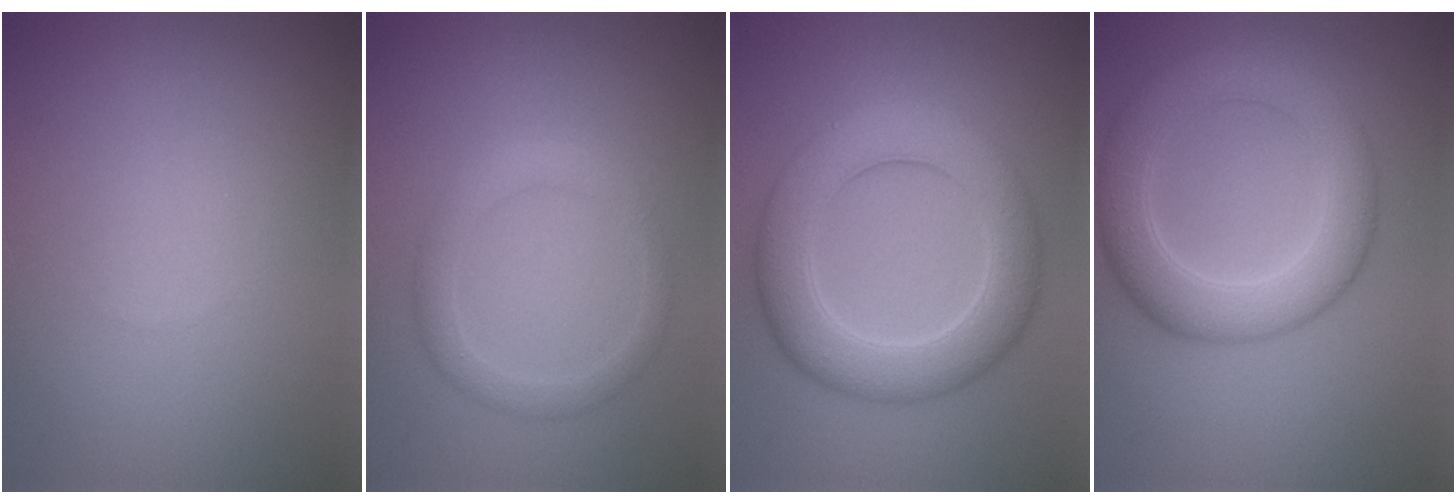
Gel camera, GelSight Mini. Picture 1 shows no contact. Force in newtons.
{"total": 2.3, "press": 2.3, "slide": 0.1}
{"total": 7.0, "press": 7.0, "slide": 0.2}
{"total": 6.0, "press": 6.0, "slide": 0.1}